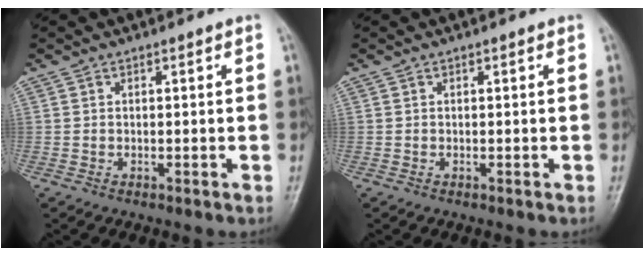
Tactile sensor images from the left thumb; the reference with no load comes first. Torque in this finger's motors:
{"motor_torque": [0.15, 0.19, -0.07, -0.05, 0.00]}